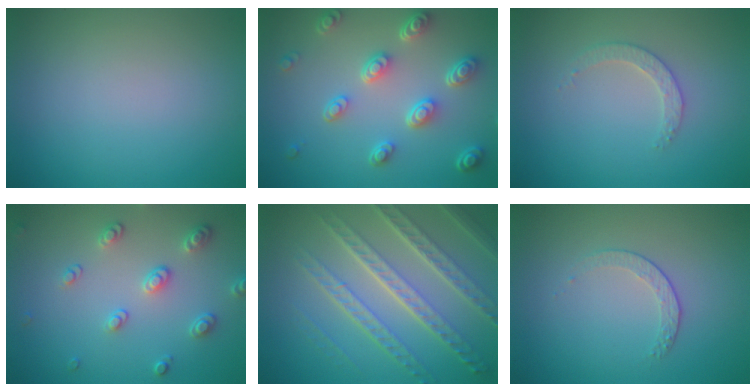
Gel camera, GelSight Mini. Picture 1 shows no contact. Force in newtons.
{"total": 4.8, "press": 3.5, "slide": 3.2}
{"total": 1.9, "press": 1.8, "slide": 0.6}
{"total": 2.5, "press": 2.5, "slide": 0.4}
{"total": 7.1, "press": 5.0, "slide": 5.0}
{"total": 1.5, "press": 0.9, "slide": 1.2}